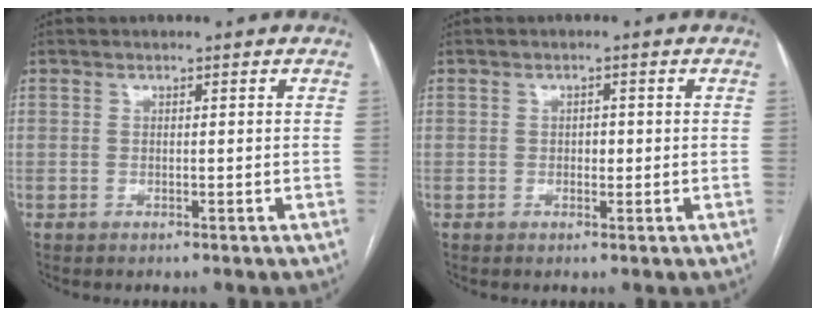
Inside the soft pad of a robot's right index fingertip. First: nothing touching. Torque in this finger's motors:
{"motor_torque": [0.33, 0.11, 0.02, 0.01]}